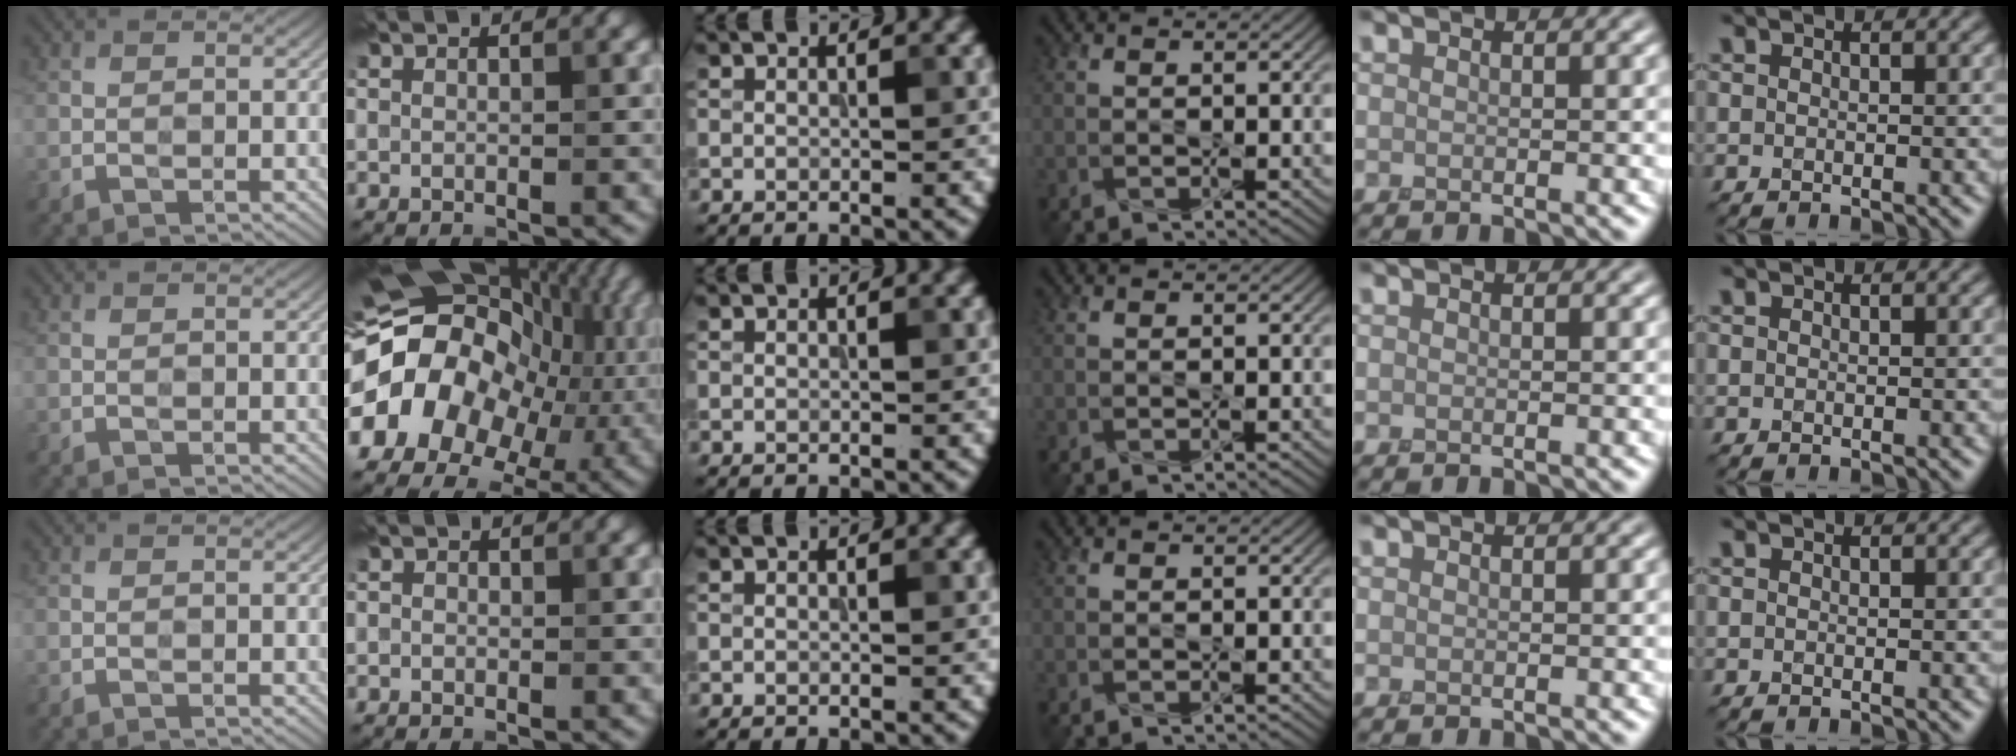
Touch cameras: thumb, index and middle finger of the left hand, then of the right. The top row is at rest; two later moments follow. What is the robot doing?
{"motion": "press", "object": "joystick"}